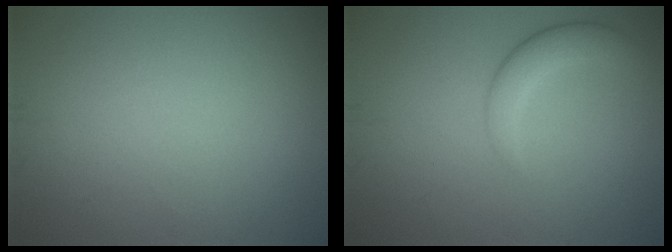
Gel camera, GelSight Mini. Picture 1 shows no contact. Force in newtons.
{"total": 2.6, "press": 2.6, "slide": 0.1}